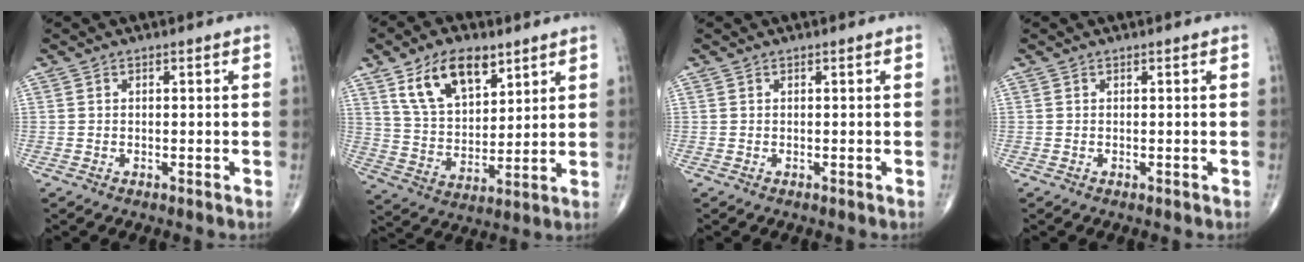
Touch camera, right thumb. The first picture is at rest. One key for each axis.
{"total": 13.9, "fx": 7.7, "fy": 7.6, "fz": 8.8, "tx": -0.130, "ty": -0.033, "tz": 0.149}
{"total": 0.0}
{"total": 0.0}